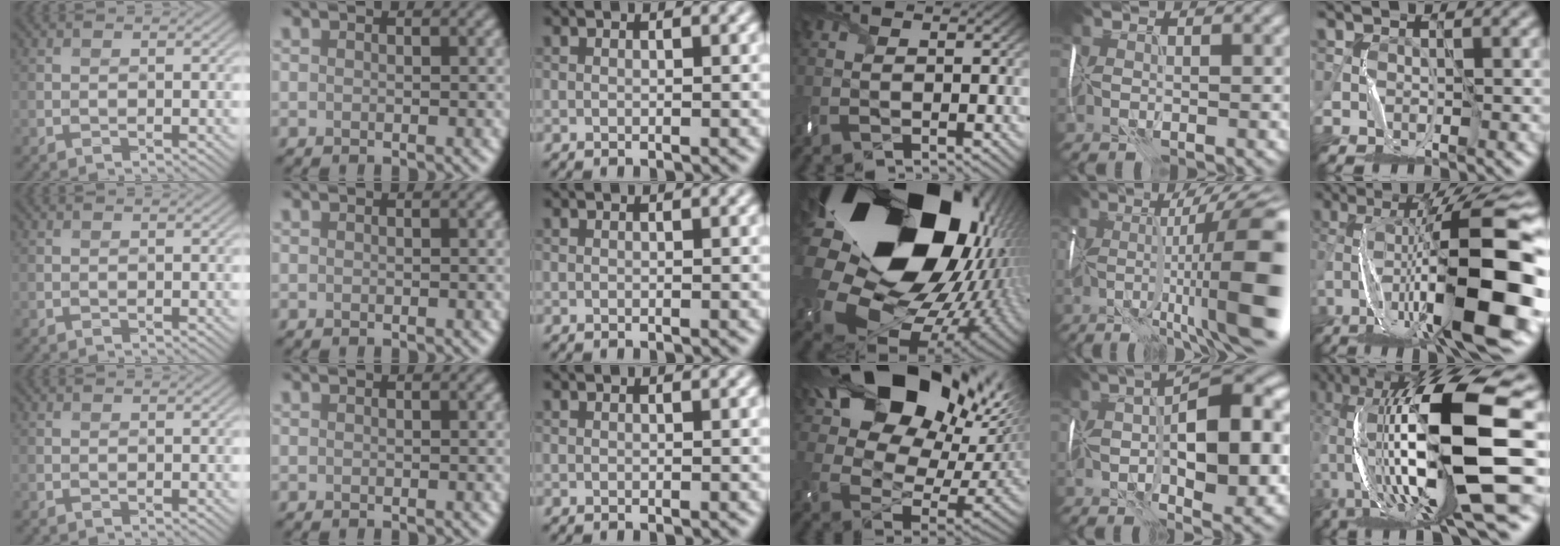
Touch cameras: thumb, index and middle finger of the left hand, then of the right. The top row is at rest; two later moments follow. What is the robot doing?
{"motion": "wrap", "object": "thread"}